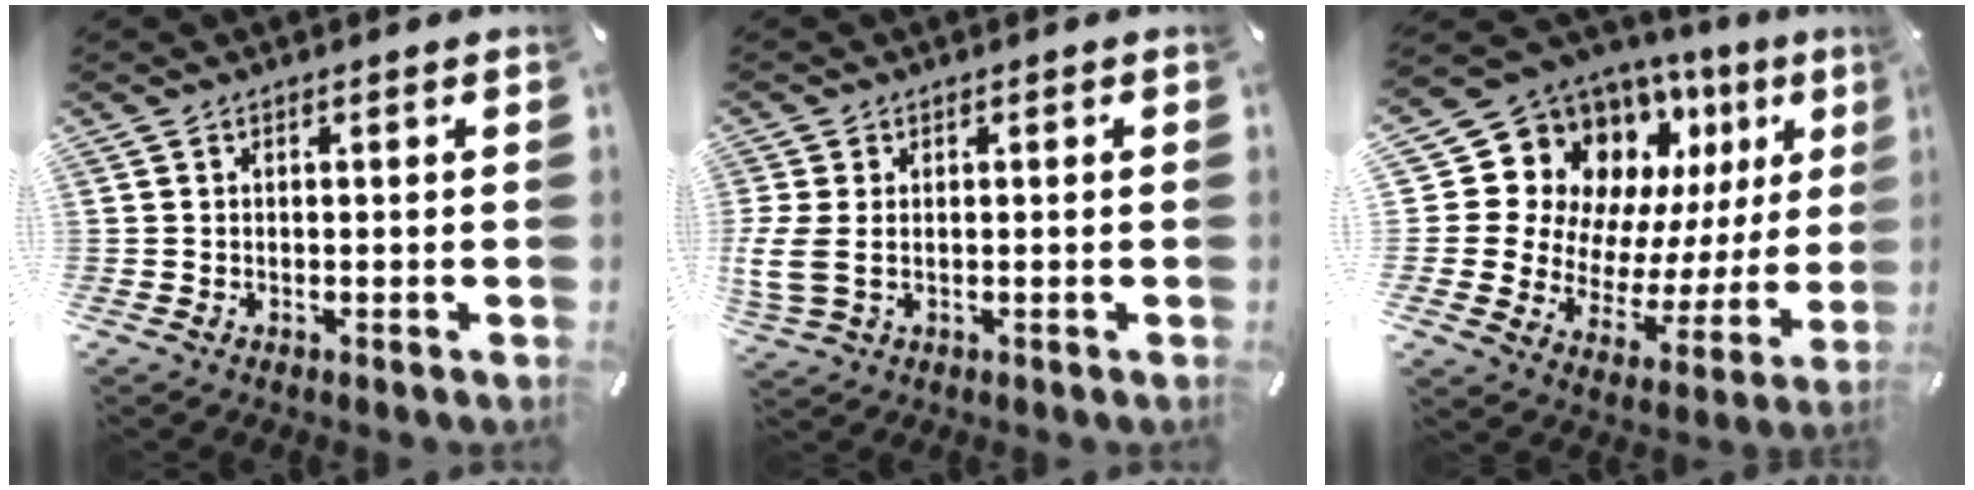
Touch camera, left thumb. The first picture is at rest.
{"total": 5.4, "force": [0.0, 3.5, 4.2], "torque": [-0.102, -0.001, -0.002]}
{"total": 15.6, "force": [9.0, 11.4, 5.8], "torque": [-0.093, -0.094, 0.177]}